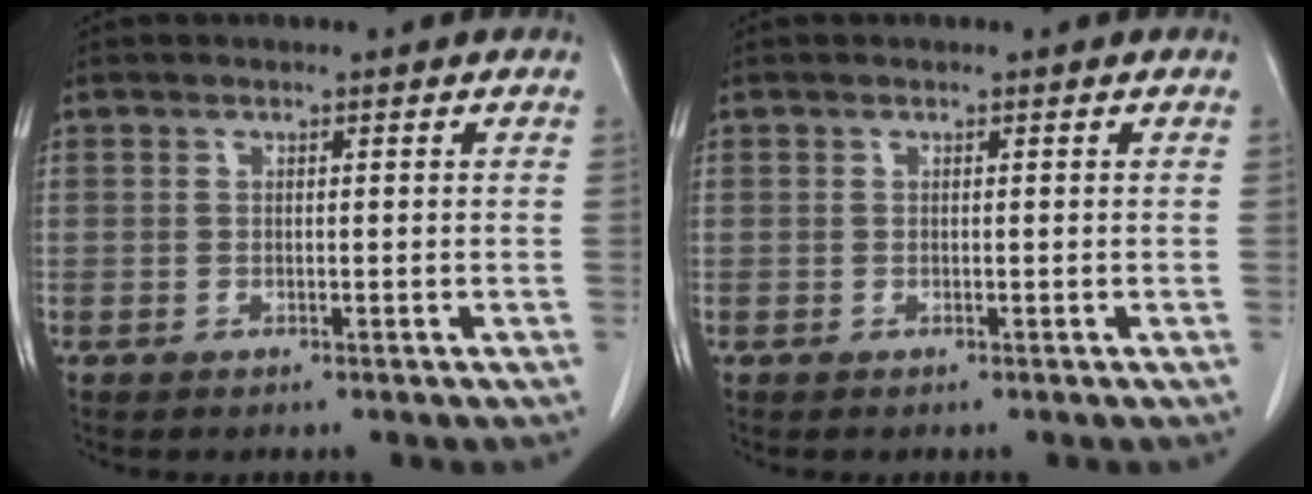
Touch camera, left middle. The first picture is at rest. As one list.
[{"total": 0.0}]